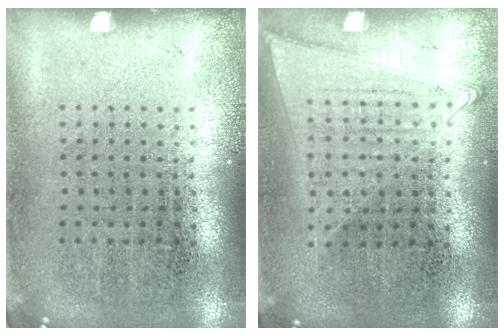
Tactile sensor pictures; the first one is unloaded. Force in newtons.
{"total": 1.1, "press": 1.0, "slide": 0.3}